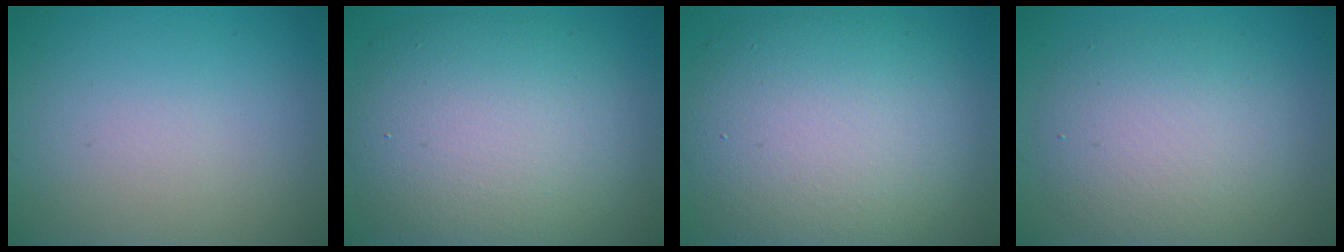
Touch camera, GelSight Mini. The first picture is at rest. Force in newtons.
{"total": 10.2, "press": 10.2, "slide": 0.9}
{"total": 11.2, "press": 11.2, "slide": 0.4}
{"total": 5.7, "press": 5.7, "slide": 0.6}